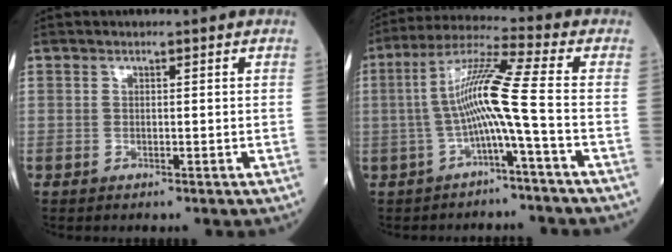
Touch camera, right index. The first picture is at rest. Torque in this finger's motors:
{"motor_torque": [1.43, -0.21, 0.73, 0.21]}